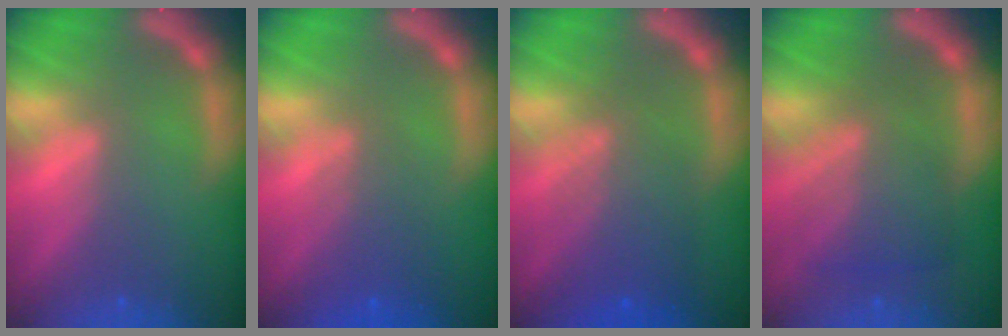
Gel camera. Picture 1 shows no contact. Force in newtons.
{"total": 3.6}
{"total": 6.1}
{"total": 6.5}